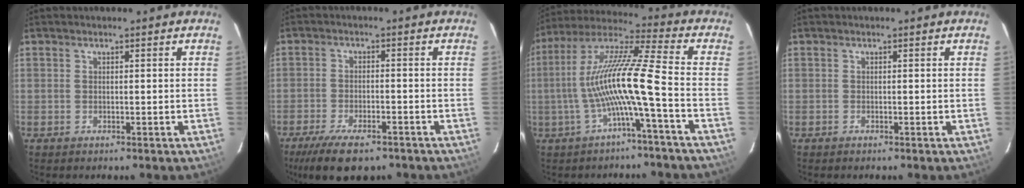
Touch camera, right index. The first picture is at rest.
{"total": 12.0, "force": [-8.9, 4.2, 7.0], "torque": [-0.161, -0.030, -0.146]}
{"total": 12.9, "force": [-3.6, -0.9, 12.4], "torque": [-0.236, 0.007, -0.065]}
{"total": 0.0}